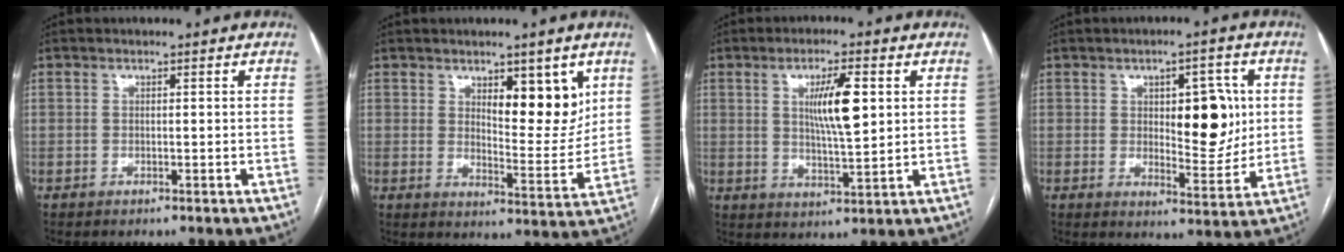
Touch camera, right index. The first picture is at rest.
{"total": 8.2, "force": [4.0, 2.8, 6.6], "torque": [-0.091, -0.008, 0.064]}
{"total": 7.9, "force": [2.1, 1.3, 7.5], "torque": [-0.130, -0.001, 0.038]}
{"total": 9.4, "force": [1.8, 3.8, 8.5], "torque": [-0.108, 0.007, 0.032]}